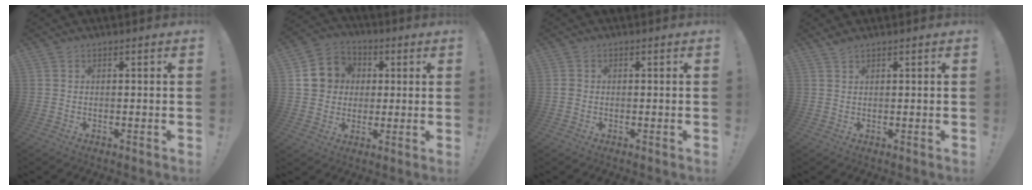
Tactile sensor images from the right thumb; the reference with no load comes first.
{"total": 11.5, "force": [1.6, 10.7, 4.1], "torque": [-0.046, 0.010, 0.040]}
{"total": 1.3, "force": [-0.2, 1.2, 0.4], "torque": [-0.008, 0.006, -0.004]}
{"total": 1.5, "force": [1.3, 0.3, 0.7], "torque": [-0.016, 0.001, 0.025]}